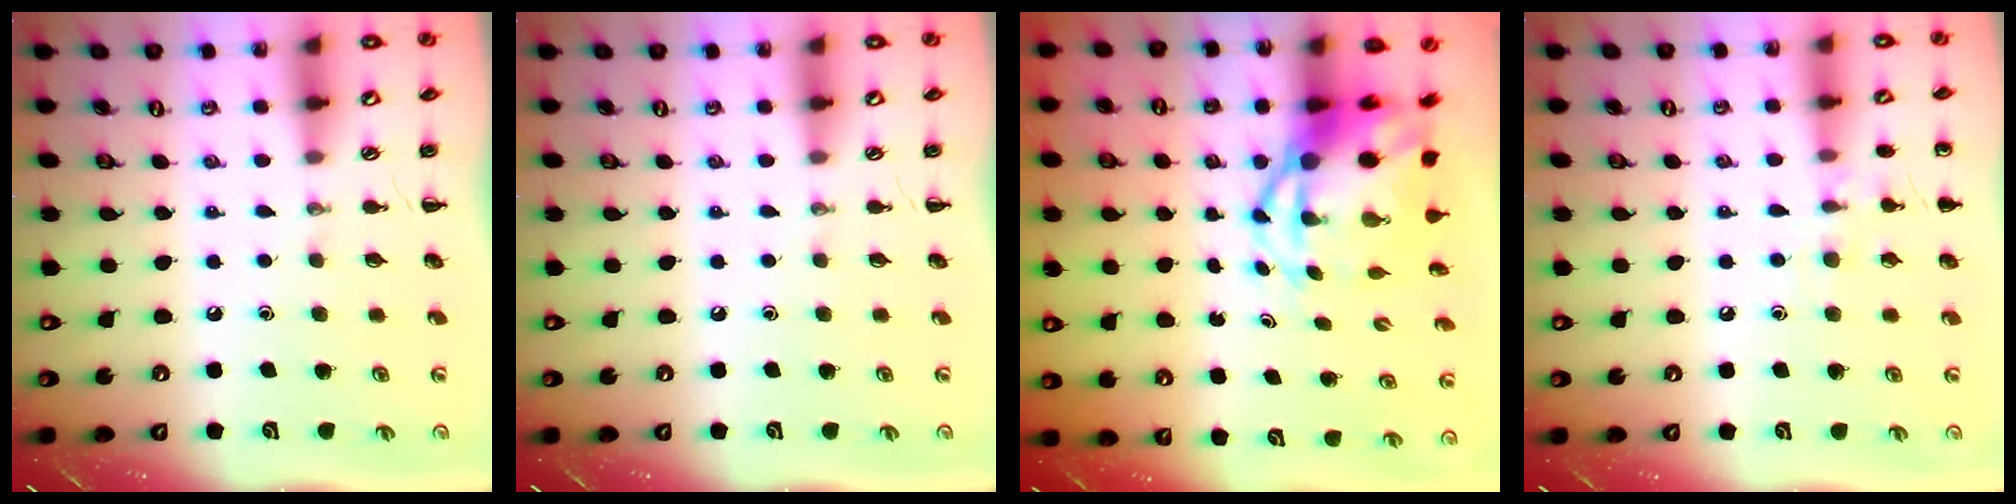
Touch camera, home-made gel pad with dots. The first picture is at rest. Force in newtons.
{"total": 0.0}
{"total": 9.0, "press": 8.8, "slide": 2.1}
{"total": 7.3, "press": 6.9, "slide": 2.3}